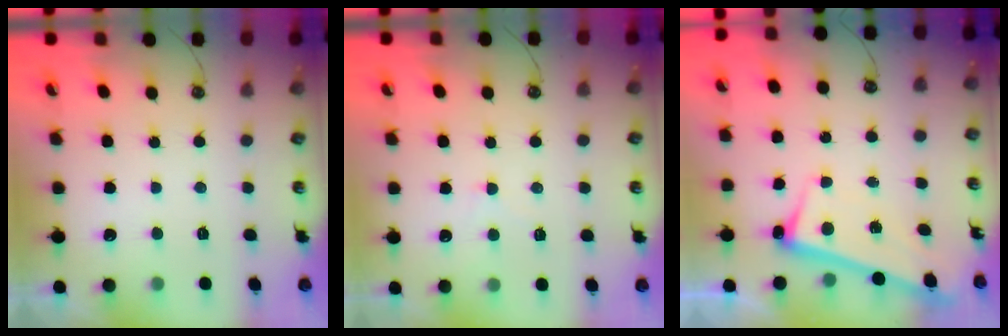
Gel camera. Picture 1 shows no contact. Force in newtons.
{"total": 0.0}
{"total": 1.0, "press": 0.6, "slide": 0.8}